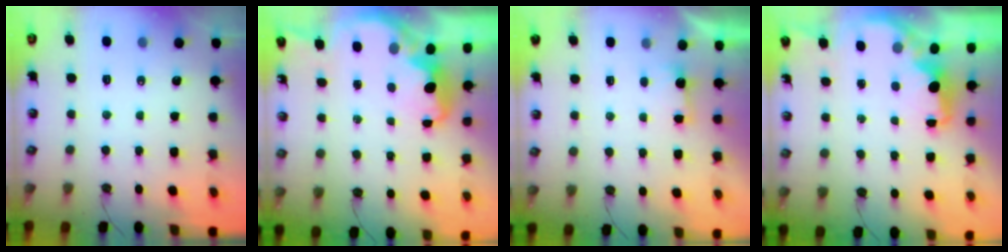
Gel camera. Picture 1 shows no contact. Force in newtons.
{"total": 3.8, "press": 3.7, "slide": 0.7}
{"total": 1.6, "press": 1.4, "slide": 0.9}
{"total": 2.8, "press": 2.6, "slide": 0.9}